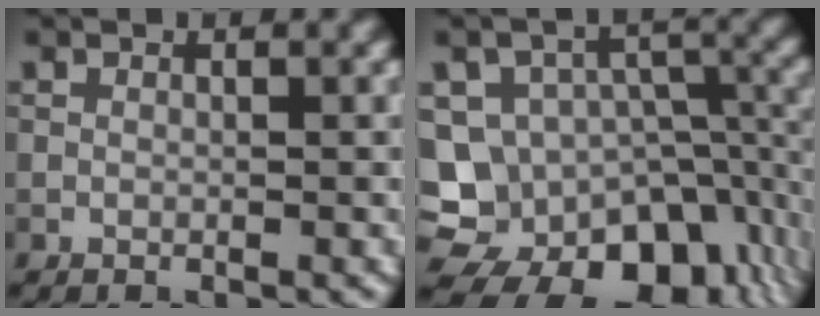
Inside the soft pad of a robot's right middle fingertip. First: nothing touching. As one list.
[{"total": 16.7, "force": [-8.2, 12.1, 8.1], "torque": [-0.123, -0.022, -0.085]}]